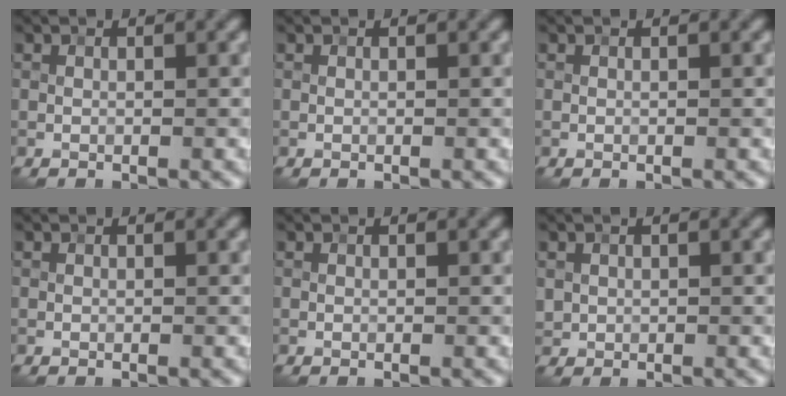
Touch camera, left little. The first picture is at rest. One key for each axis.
{"total": 0.0}
{"total": 0.0}
{"total": 0.0}
{"total": 0.0}
{"total": 0.8, "fx": 0.4, "fy": 0.7, "fz": 0.0, "tx": -0.002, "ty": -0.001, "tz": 0.011}